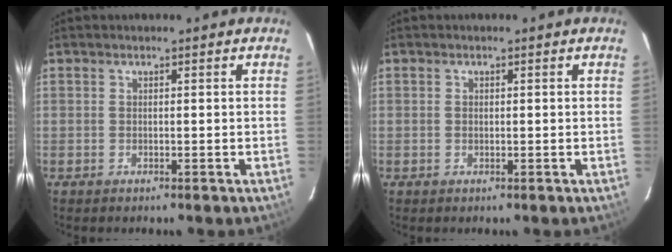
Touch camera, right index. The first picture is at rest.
{"total": 0.5, "force": [0.0, 0.4, 0.3], "torque": [-0.005, 0.002, 0.001]}